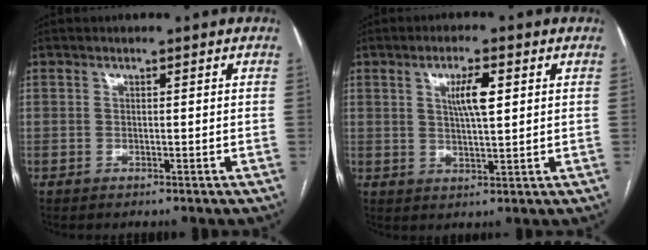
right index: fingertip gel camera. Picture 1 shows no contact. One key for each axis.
{"total": 5.1, "fx": 1.7, "fy": 0.9, "fz": 4.8, "tx": -0.085, "ty": 0.004, "tz": 0.031}